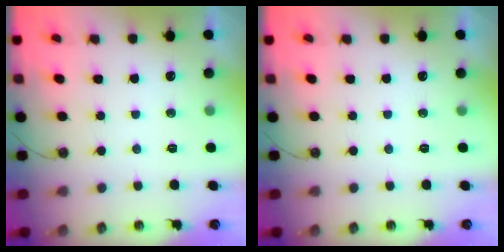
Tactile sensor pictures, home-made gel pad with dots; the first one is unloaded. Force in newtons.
{"total": 0.0}